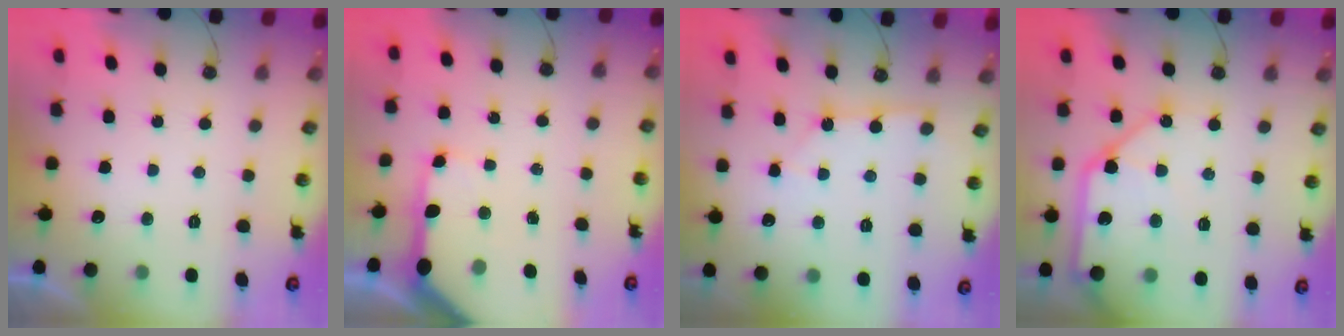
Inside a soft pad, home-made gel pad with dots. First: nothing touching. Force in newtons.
{"total": 12.3, "press": 12.2, "slide": 1.3}
{"total": 2.6, "press": 2.6, "slide": 0.2}
{"total": 14.5, "press": 14.3, "slide": 2.0}